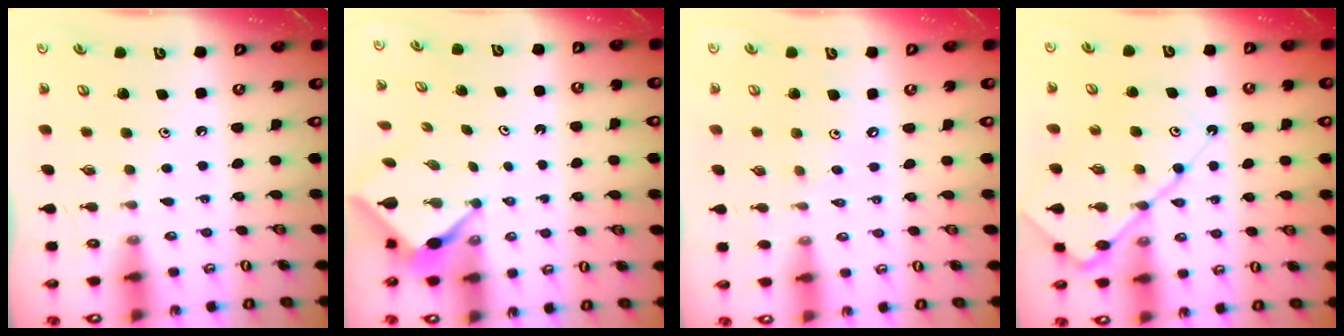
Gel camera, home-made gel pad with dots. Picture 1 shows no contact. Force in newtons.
{"total": 3.0, "press": 3.0, "slide": 0.2}
{"total": 3.8, "press": 3.7, "slide": 0.4}
{"total": 12.5, "press": 12.5, "slide": 1.2}